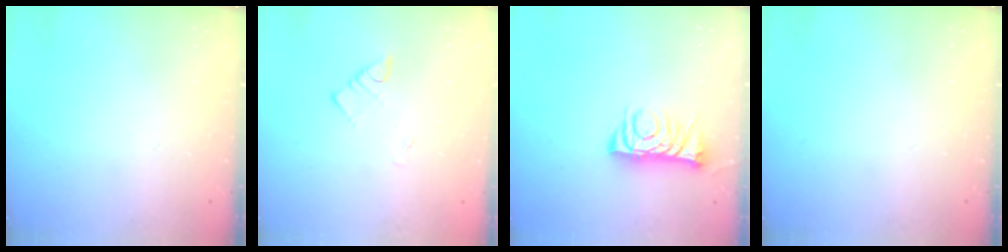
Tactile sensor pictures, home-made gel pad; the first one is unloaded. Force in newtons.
{"total": 3.6, "press": 3.6, "slide": 0.6}
{"total": 7.6, "press": 7.5, "slide": 0.9}
{"total": 0.0}